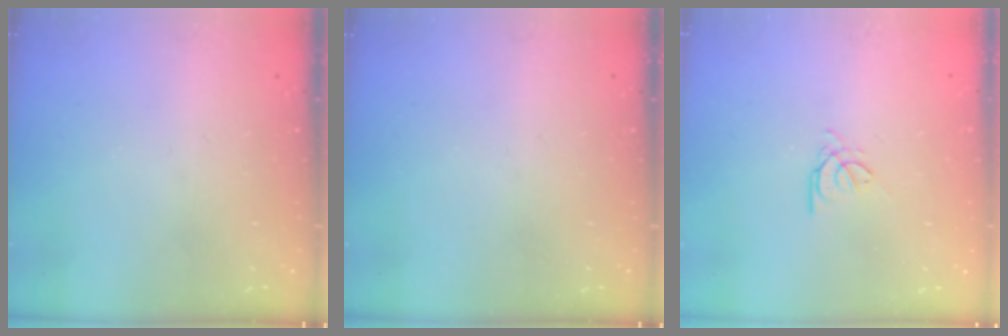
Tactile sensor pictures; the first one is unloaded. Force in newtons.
{"total": 0.0}
{"total": 0.7, "press": 0.6, "slide": 0.3}